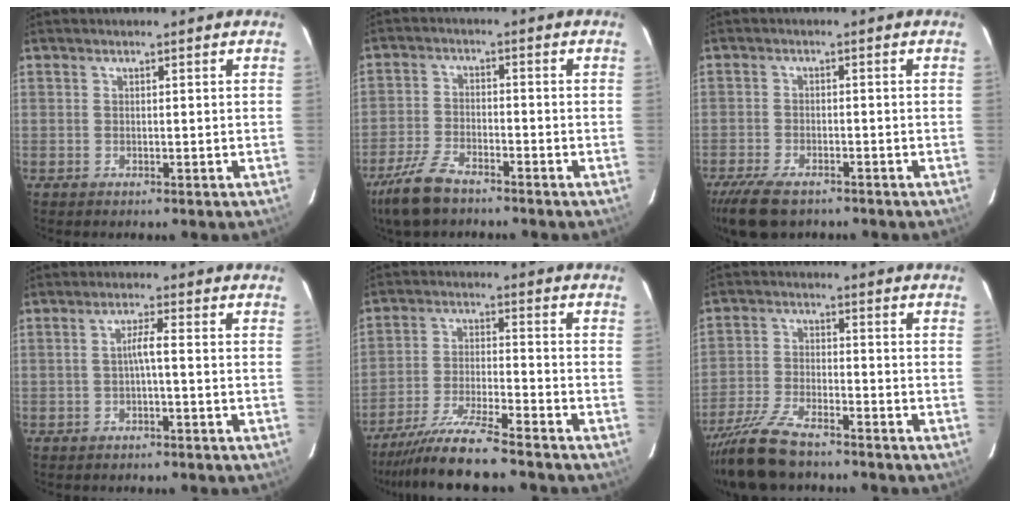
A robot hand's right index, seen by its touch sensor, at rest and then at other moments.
{"total": 6.9, "force": [-5.3, 2.1, 3.8], "torque": [-0.091, -0.011, -0.100]}
{"total": 8.4, "force": [-6.4, 3.2, 4.5], "torque": [-0.081, -0.010, -0.101]}
{"total": 2.6, "force": [-0.4, 0.0, 2.6], "torque": [-0.046, 0.006, -0.007]}
{"total": 10.3, "force": [-8.9, -0.5, 5.0], "torque": [-0.087, -0.019, -0.159]}
{"total": 8.7, "force": [-7.5, 1.6, 4.1], "torque": [-0.083, -0.021, -0.135]}